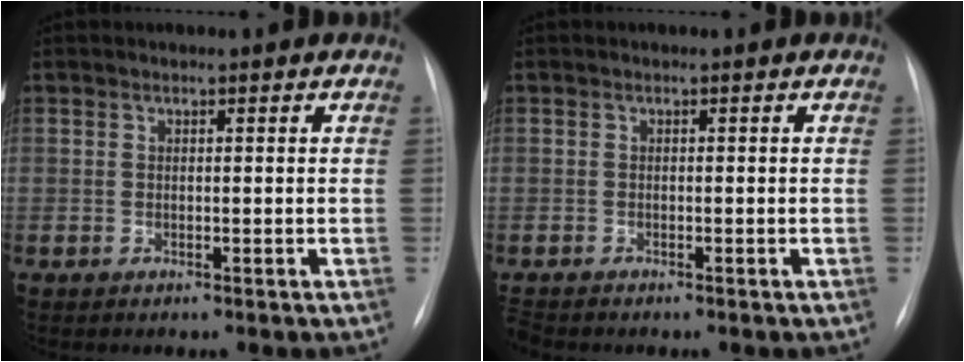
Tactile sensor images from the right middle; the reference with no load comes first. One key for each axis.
{"total": 1.1, "fx": -1.0, "fy": 0.1, "fz": 0.1, "tx": -0.004, "ty": -0.004, "tz": -0.017}